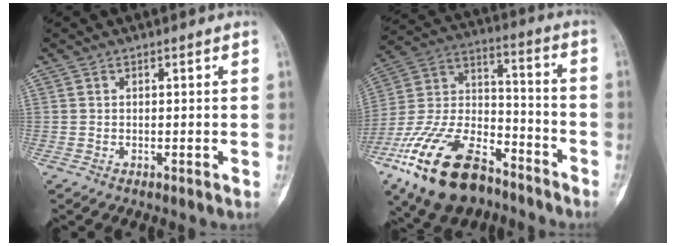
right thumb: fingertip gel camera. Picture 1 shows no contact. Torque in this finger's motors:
{"motor_torque": [3.16, 1.67, 1.51, -1.27, 0.70]}